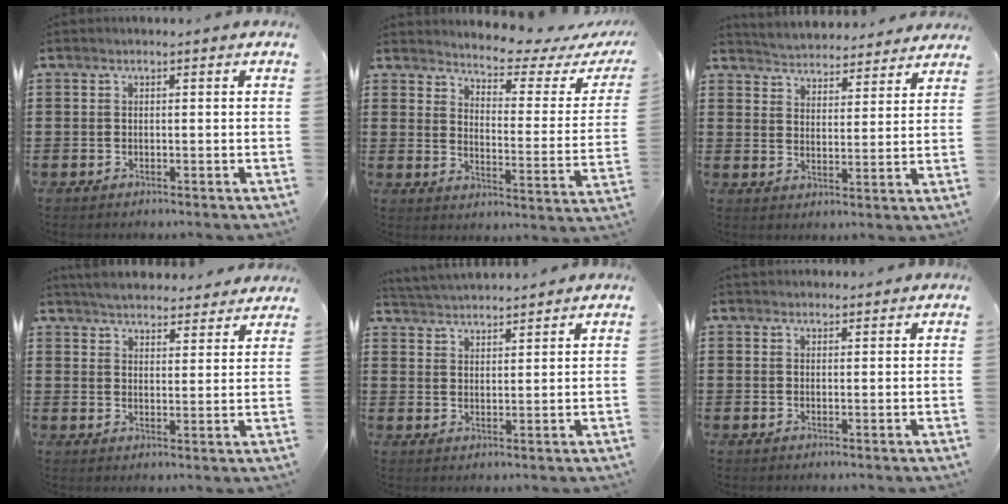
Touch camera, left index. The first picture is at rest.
{"total": 4.1, "force": [3.9, 0.0, 1.2], "torque": [-0.042, -0.036, 0.057]}
{"total": 4.1, "force": [4.0, 0.0, -0.8], "torque": [-0.008, -0.031, 0.068]}
{"total": 4.2, "force": [4.2, 0.2, 0.3], "torque": [-0.023, -0.019, 0.076]}
{"total": 3.0, "force": [3.0, -0.1, -0.4], "torque": [-0.004, -0.011, 0.054]}
{"total": 1.5, "force": [1.3, 0.6, -0.2], "torque": [0.000, 0.003, 0.027]}